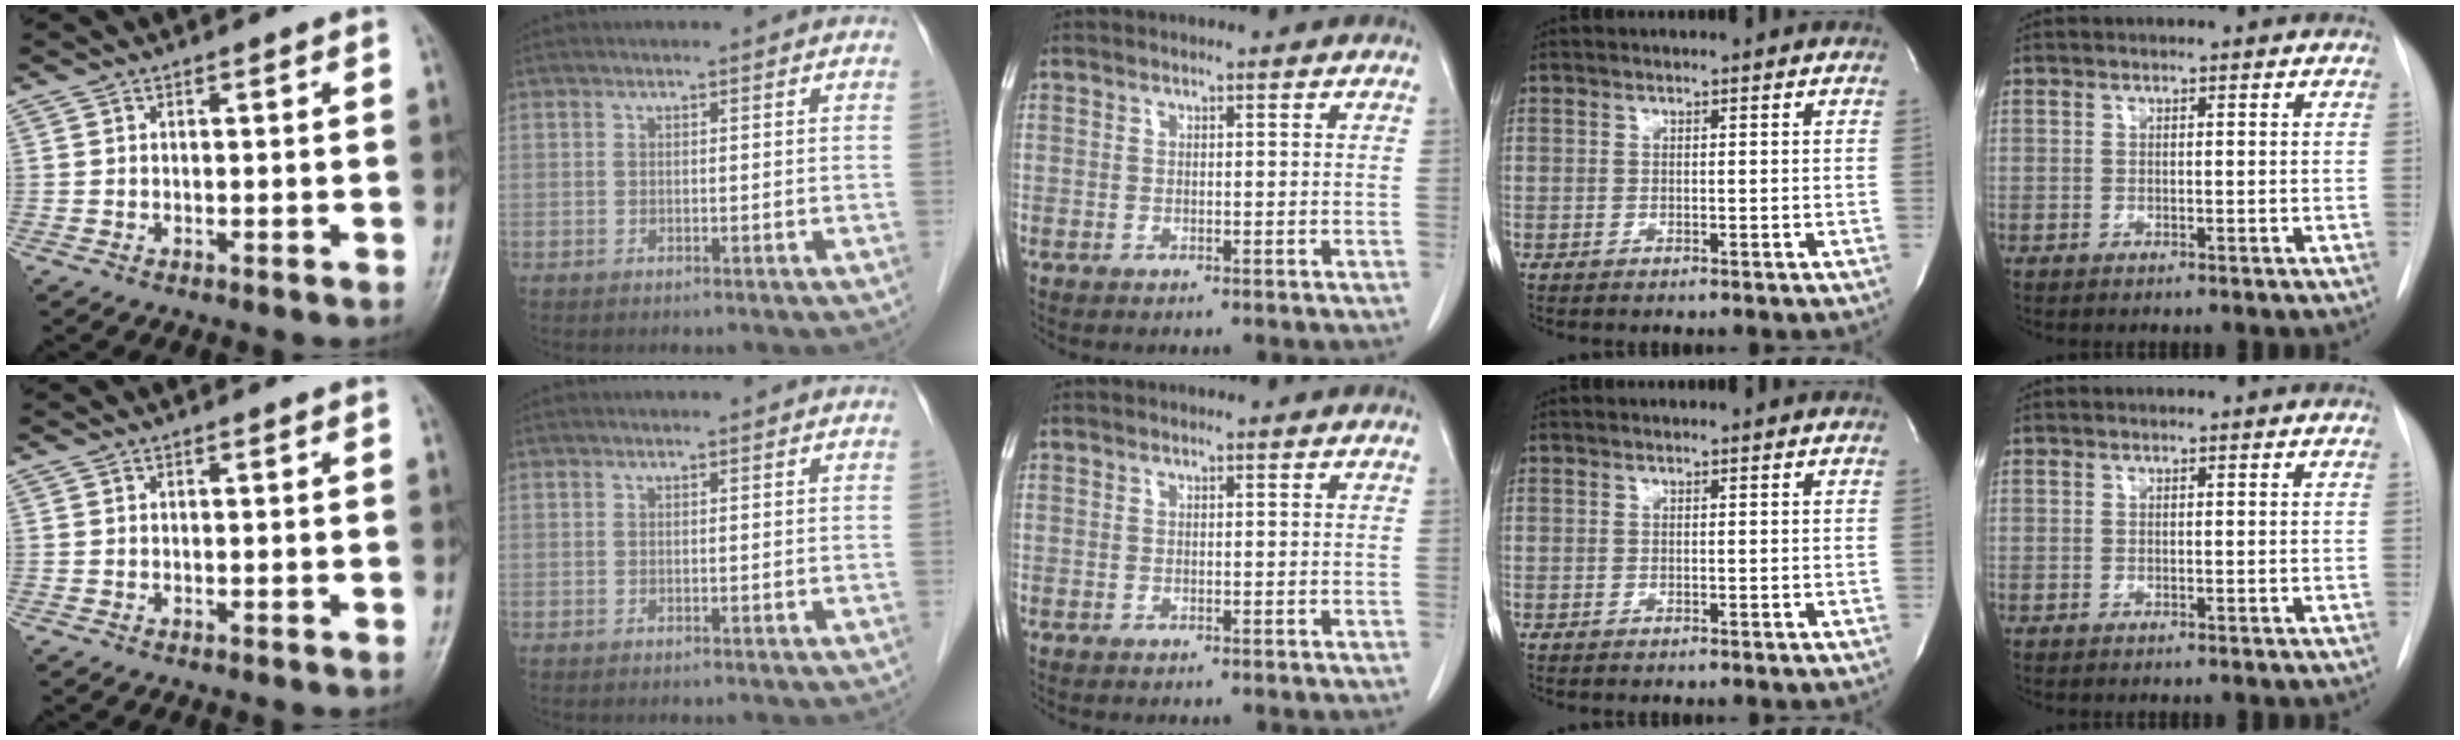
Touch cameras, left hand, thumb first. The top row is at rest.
{}